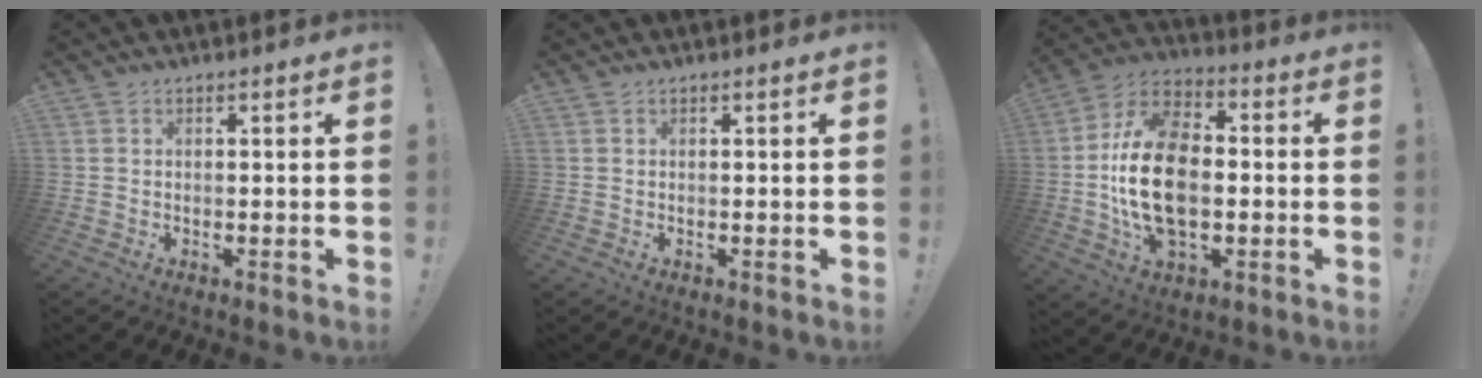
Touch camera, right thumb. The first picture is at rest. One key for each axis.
{"total": 0.0}
{"total": 20.9, "fx": -2.1, "fy": 13.3, "fz": 16.0, "tx": -0.292, "ty": 0.014, "tz": -0.031}